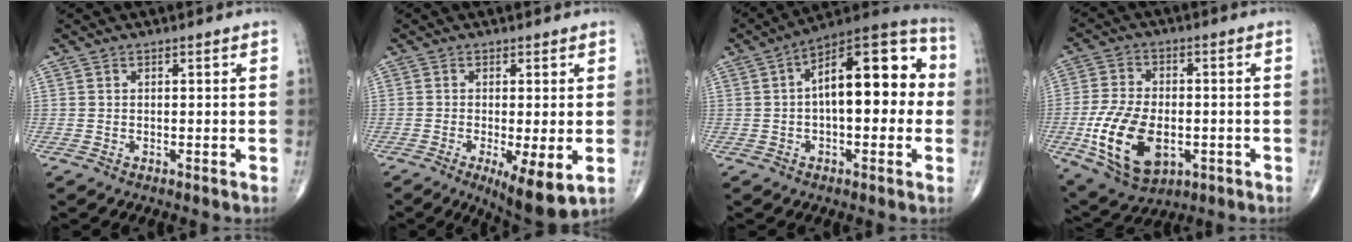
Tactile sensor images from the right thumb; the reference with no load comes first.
{"total": 8.7, "force": [-2.6, 2.3, 8.0], "torque": [-0.125, -0.022, -0.040]}
{"total": 18.3, "force": [1.7, 8.2, 16.2], "torque": [-0.213, 0.045, 0.015]}
{"total": 16.1, "force": [-4.0, 9.5, 12.4], "torque": [-0.223, 0.001, -0.058]}